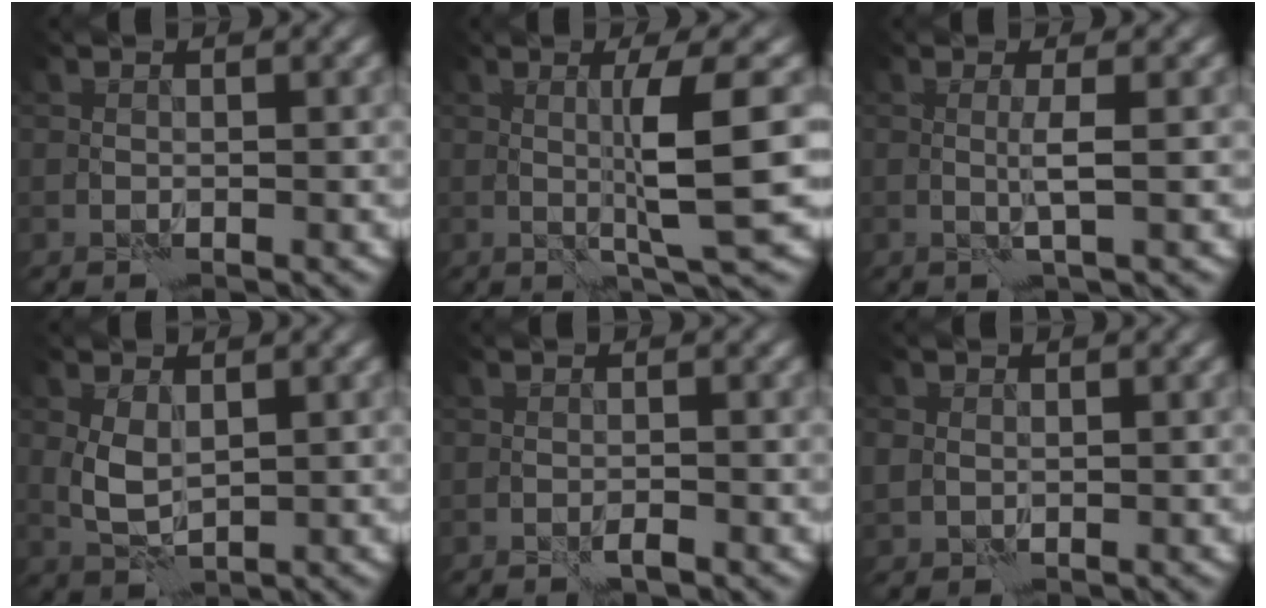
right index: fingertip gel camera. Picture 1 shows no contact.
{"total": 5.5, "force": [0.6, 0.2, 5.4], "torque": [-0.090, 0.000, 0.014]}
{"total": 1.5, "force": [0.4, -0.2, 1.4], "torque": [-0.029, -0.005, 0.005]}
{"total": 2.7, "force": [0.7, 1.5, 2.1], "torque": [-0.051, -0.004, 0.019]}
{"total": 0.7, "force": [-0.5, 0.0, 0.5], "torque": [-0.009, -0.001, -0.009]}
{"total": 1.6, "force": [0.6, 1.4, 0.6], "torque": [-0.013, -0.002, 0.014]}